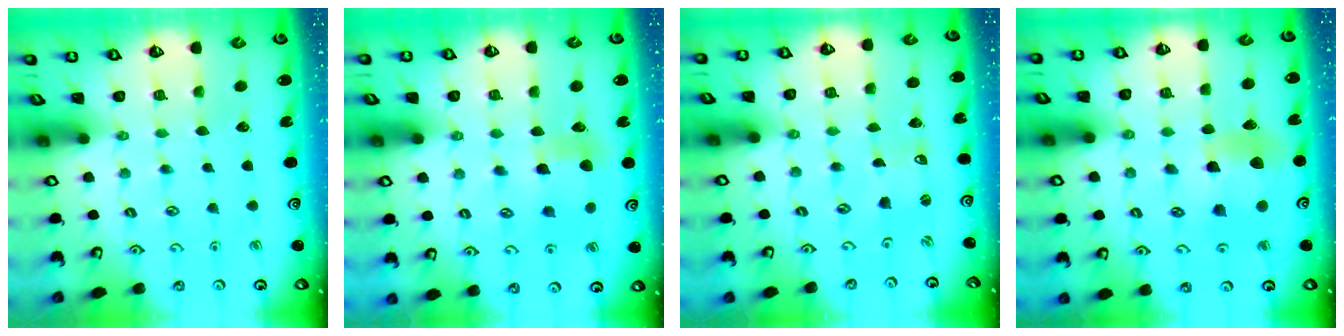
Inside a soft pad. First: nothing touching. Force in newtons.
{"total": 5.8, "press": 5.8, "slide": 0.4}
{"total": 0.0}
{"total": 9.7, "press": 9.6, "slide": 1.4}